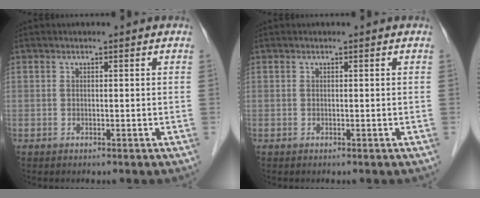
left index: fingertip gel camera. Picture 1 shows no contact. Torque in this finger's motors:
{"motor_torque": [-0.01, 0.01, 0.01, 0.00]}